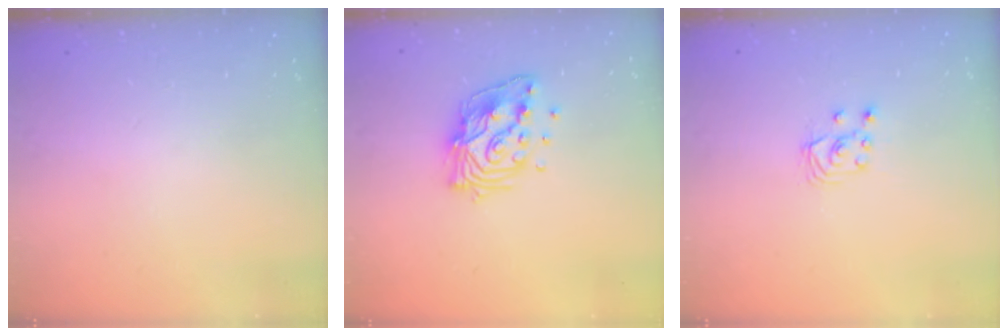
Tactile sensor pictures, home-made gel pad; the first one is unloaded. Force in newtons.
{"total": 13.3, "press": 13.2, "slide": 1.5}
{"total": 3.5, "press": 3.5, "slide": 0.4}